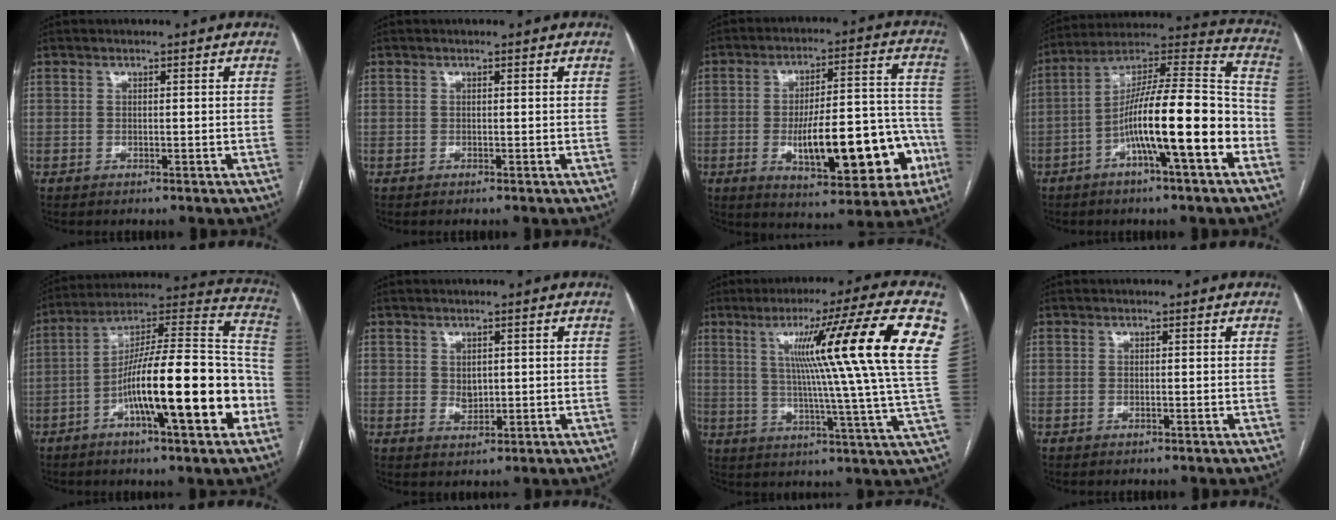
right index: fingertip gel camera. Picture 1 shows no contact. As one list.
[{"total": 0.0}, {"total": 18.7, "force": [-5.6, 6.1, 16.8], "torque": [-0.216, 0.028, -0.065]}, {"total": 18.1, "force": [-6.0, 1.8, 17.0], "torque": [-0.281, 0.016, -0.100]}, {"total": 22.5, "force": [-7.1, 3.2, 21.1], "torque": [-0.297, 0.017, -0.110]}, {"total": 2.3, "force": [0.4, 1.7, 1.6], "torque": [-0.028, -0.003, 0.012]}, {"total": 21.8, "force": [7.1, -2.2, 20.5], "torque": [-0.264, 0.012, 0.095]}, {"total": 0.0}]